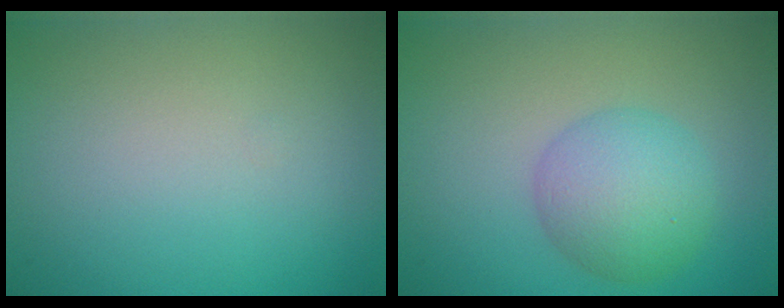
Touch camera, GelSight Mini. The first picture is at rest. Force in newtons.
{"total": 4.9, "press": 4.9, "slide": 0.1}